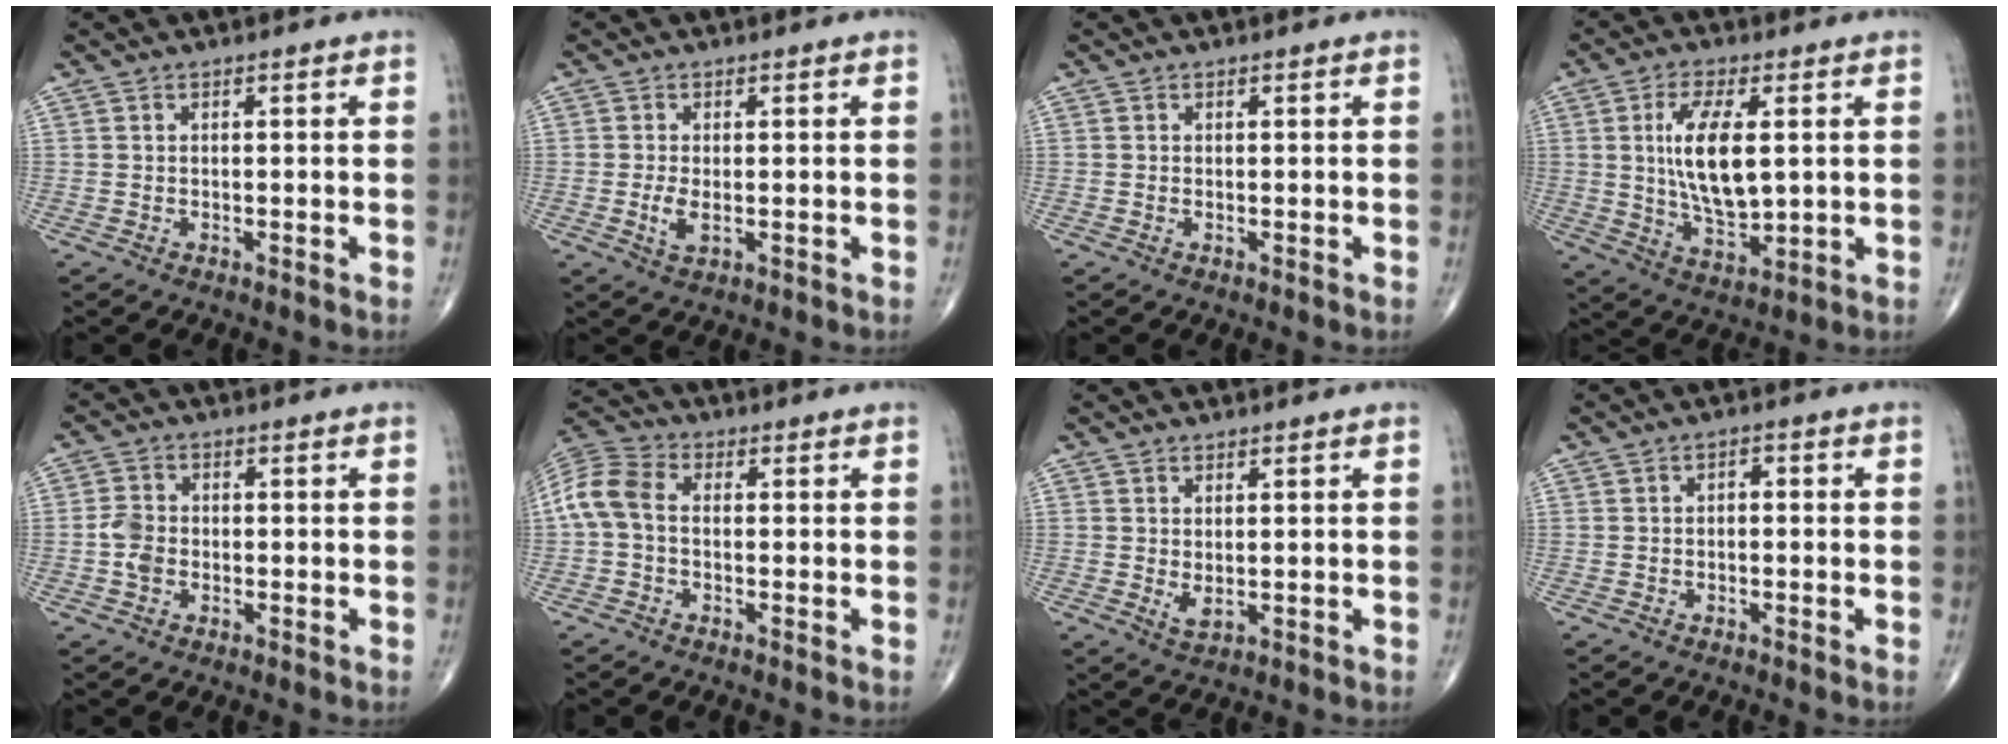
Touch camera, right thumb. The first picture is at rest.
{"total": 3.0, "force": [-0.4, 1.4, 2.6], "torque": [-0.059, -0.007, -0.007]}
{"total": 0.0}
{"total": 12.3, "force": [1.9, 5.1, 11.0], "torque": [-0.204, -0.018, 0.043]}
{"total": 3.7, "force": [-0.9, 2.7, 2.2], "torque": [-0.041, 0.008, -0.023]}
{"total": 7.9, "force": [-0.3, 5.3, 5.9], "torque": [-0.123, 0.023, -0.018]}
{"total": 2.3, "force": [0.2, 1.2, 2.0], "torque": [-0.035, -0.007, 0.010]}
{"total": 1.5, "force": [-0.2, 1.0, 1.1], "torque": [-0.004, 0.011, -0.010]}